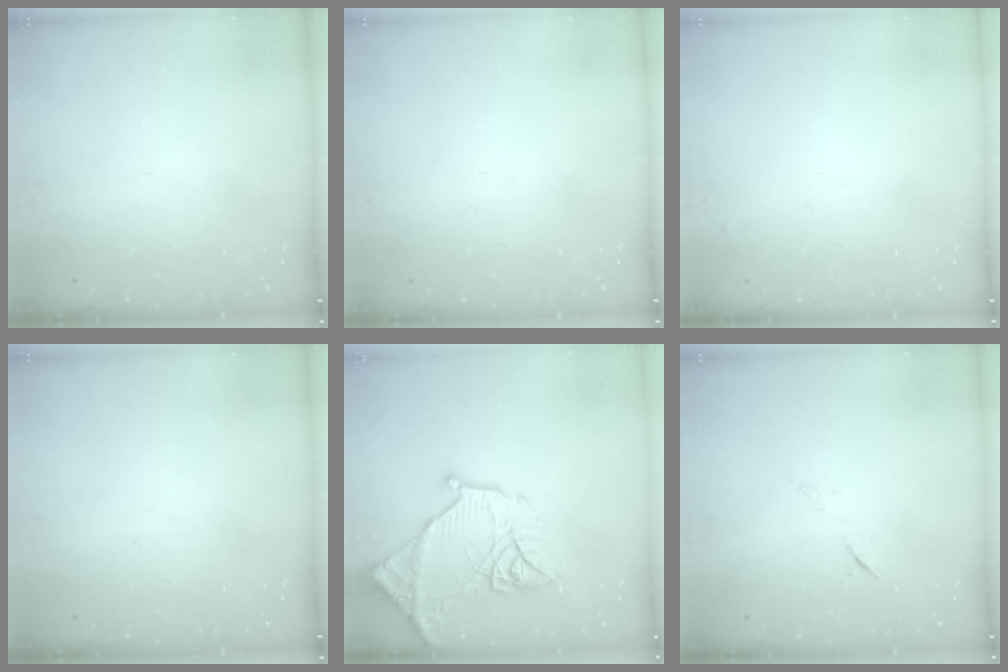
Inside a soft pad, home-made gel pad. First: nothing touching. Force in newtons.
{"total": 0.0}
{"total": 3.2, "press": 3.2, "slide": 0.4}
{"total": 0.0}
{"total": 17.5, "press": 17.4, "slide": 1.9}
{"total": 6.2, "press": 6.2, "slide": 0.8}